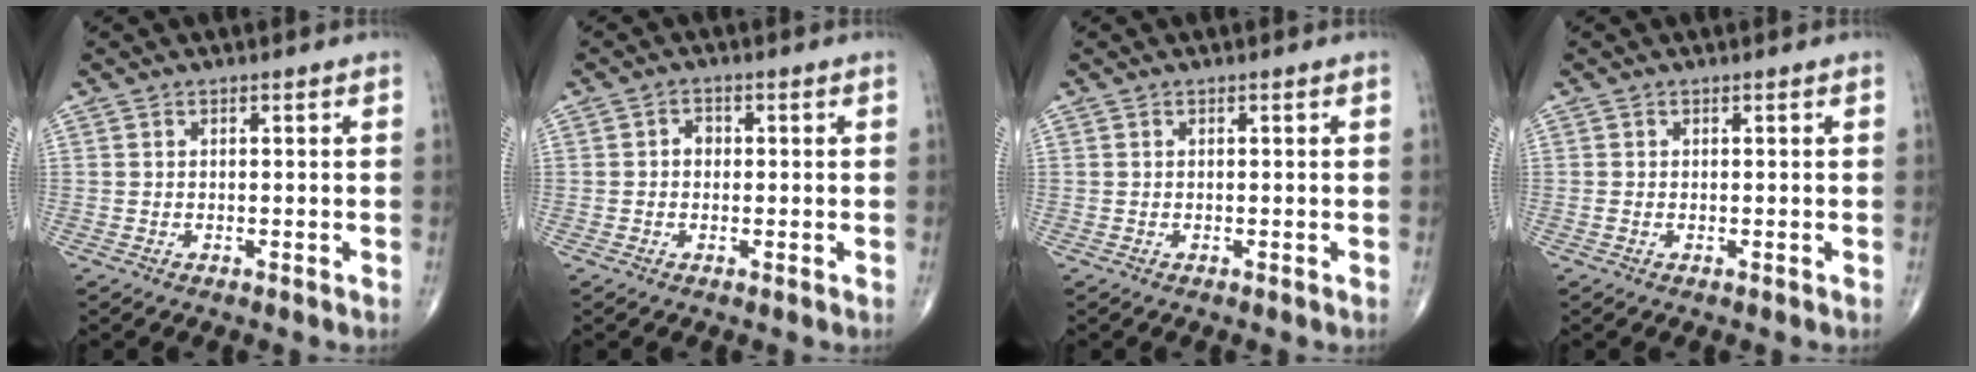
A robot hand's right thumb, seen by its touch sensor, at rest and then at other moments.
{"total": 1.9, "force": [0.0, 1.6, 1.1], "torque": [-0.007, 0.006, -0.003]}
{"total": 0.0}
{"total": 0.0}